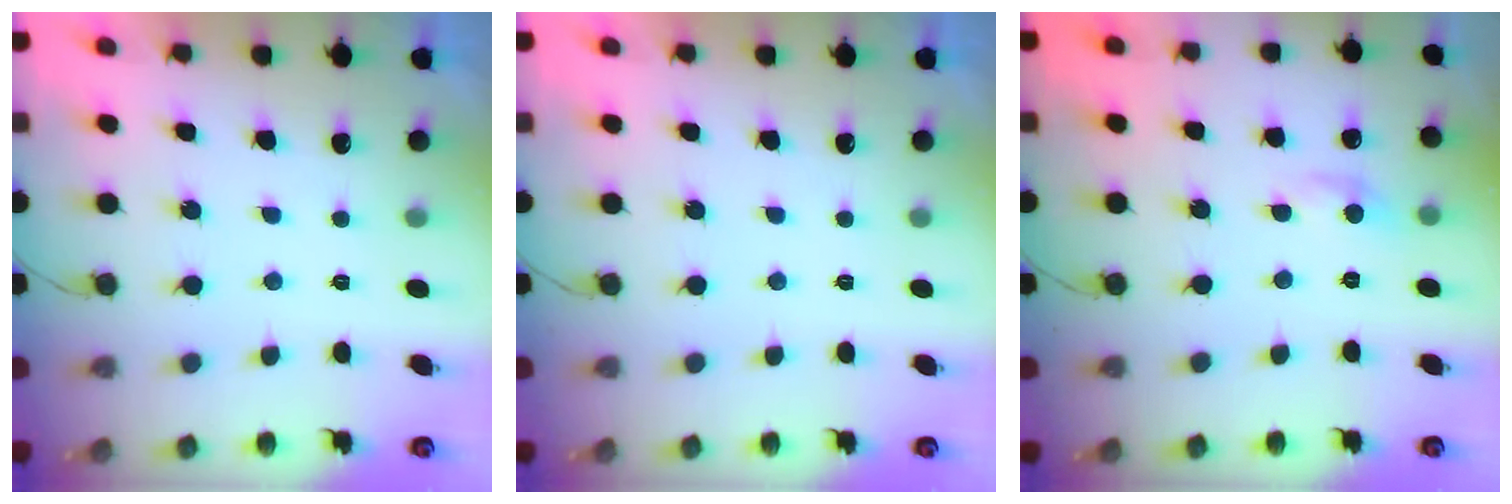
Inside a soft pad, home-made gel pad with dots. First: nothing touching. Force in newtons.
{"total": 0.0}
{"total": 3.0, "press": 3.0, "slide": 0.4}